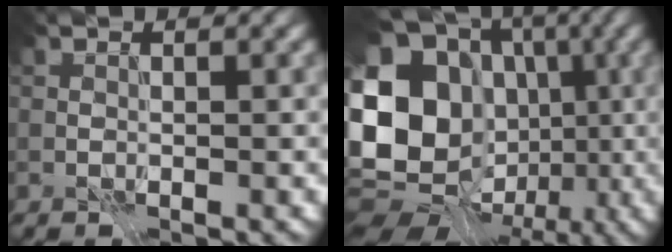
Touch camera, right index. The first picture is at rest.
{"total": 21.9, "force": [-0.1, 19.0, 10.8], "torque": [-0.236, 0.020, -0.038]}